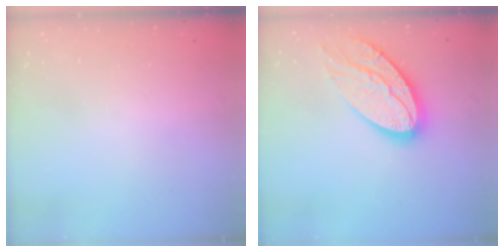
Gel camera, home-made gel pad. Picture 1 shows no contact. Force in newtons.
{"total": 17.2, "press": 17.1, "slide": 1.5}